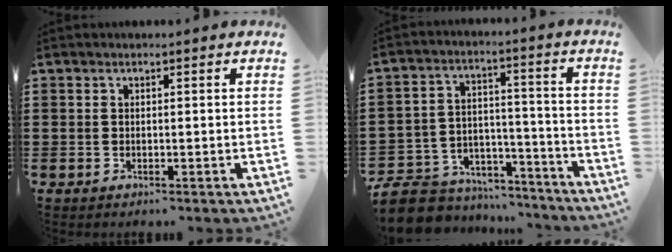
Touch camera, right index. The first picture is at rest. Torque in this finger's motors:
{"motor_torque": [-1.00, 1.13, -1.05, -0.21]}